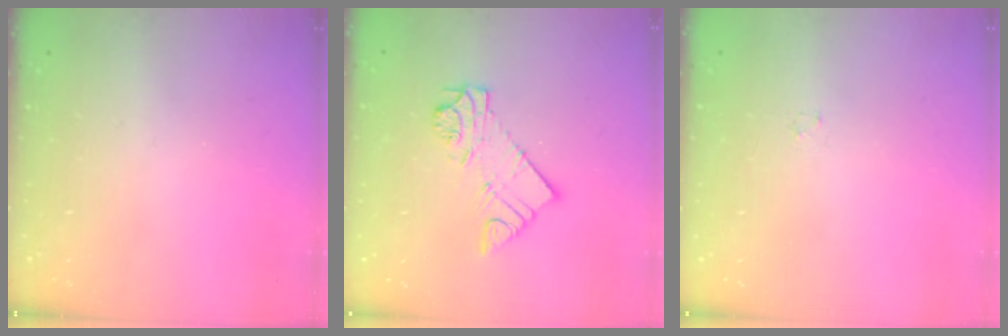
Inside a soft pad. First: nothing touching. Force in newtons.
{"total": 10.0, "press": 10.0, "slide": 0.9}
{"total": 0.8, "press": 0.8, "slide": 0.2}